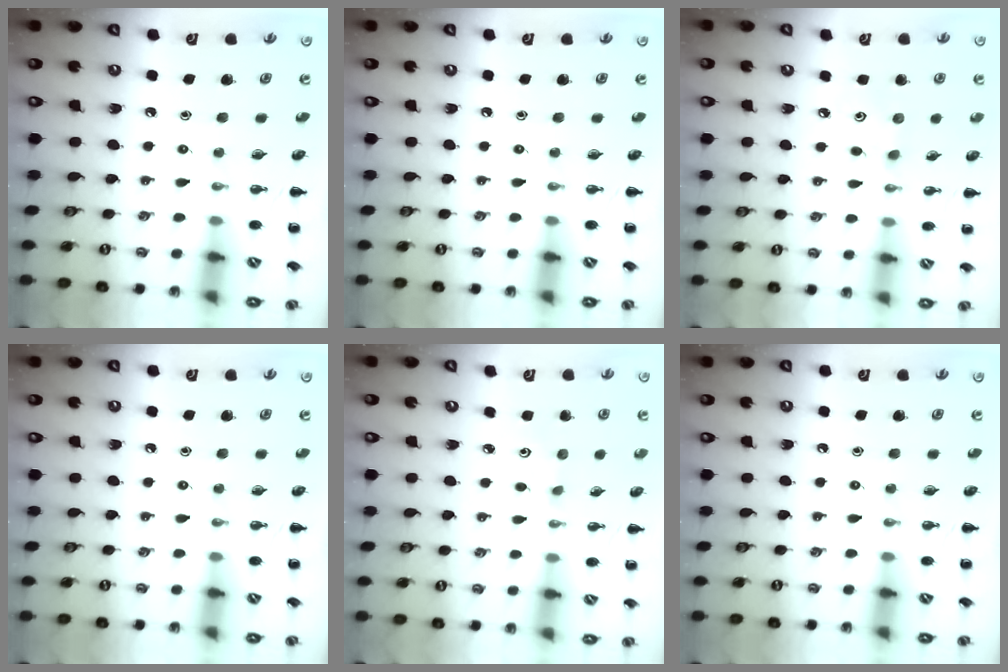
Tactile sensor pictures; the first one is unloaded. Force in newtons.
{"total": 0.0}
{"total": 3.1, "press": 3.0, "slide": 0.8}
{"total": 0.0}
{"total": 1.8, "press": 1.7, "slide": 0.6}
{"total": 0.0}